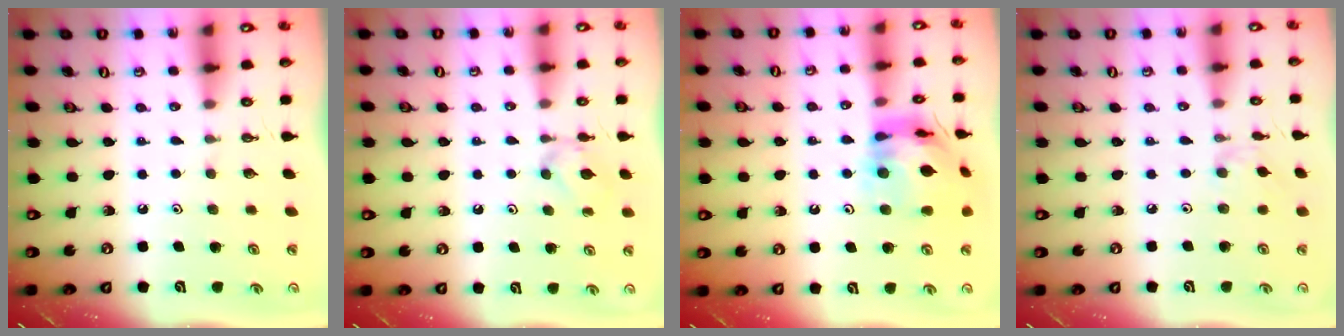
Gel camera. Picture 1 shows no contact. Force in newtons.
{"total": 6.2, "press": 6.1, "slide": 1.0}
{"total": 15.0, "press": 14.9, "slide": 1.7}
{"total": 1.3, "press": 1.2, "slide": 0.4}